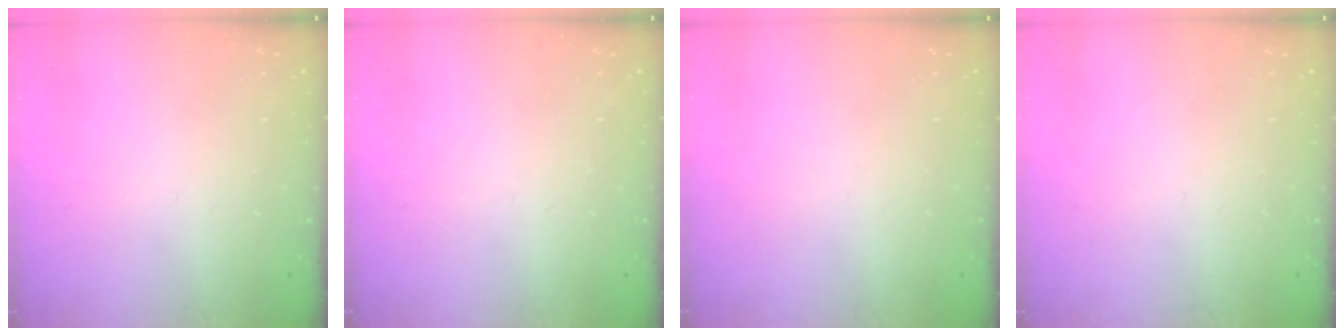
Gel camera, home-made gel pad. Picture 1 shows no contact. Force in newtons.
{"total": 0.0}
{"total": 0.0}
{"total": 0.0}